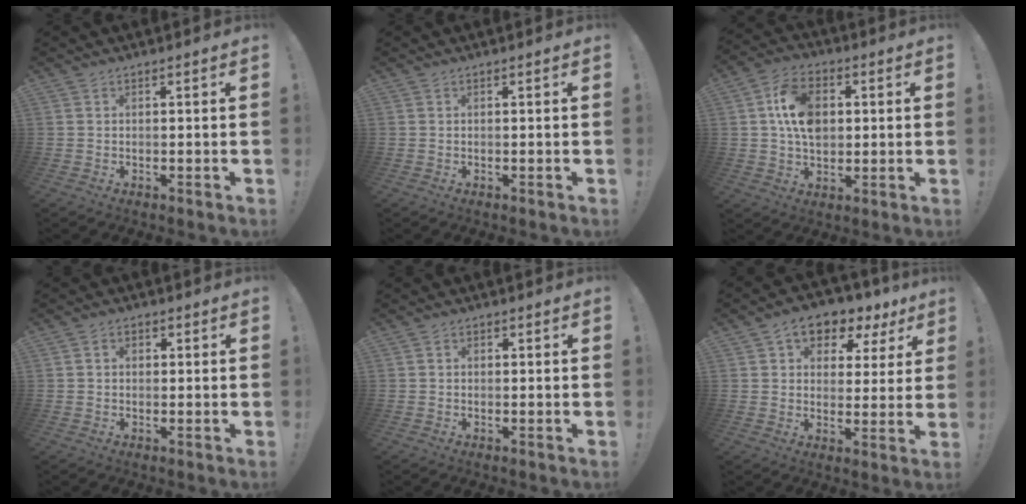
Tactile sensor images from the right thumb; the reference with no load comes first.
{"total": 0.0}
{"total": 13.4, "force": [2.6, 9.7, 8.9], "torque": [-0.143, 0.006, 0.050]}
{"total": 2.0, "force": [0.2, 1.7, 1.1], "torque": [-0.013, 0.004, 0.002]}
{"total": 0.9, "force": [0.0, 0.8, 0.4], "torque": [0.000, 0.000, -0.002]}
{"total": 9.2, "force": [5.2, 6.1, 4.5], "torque": [-0.052, -0.035, 0.097]}